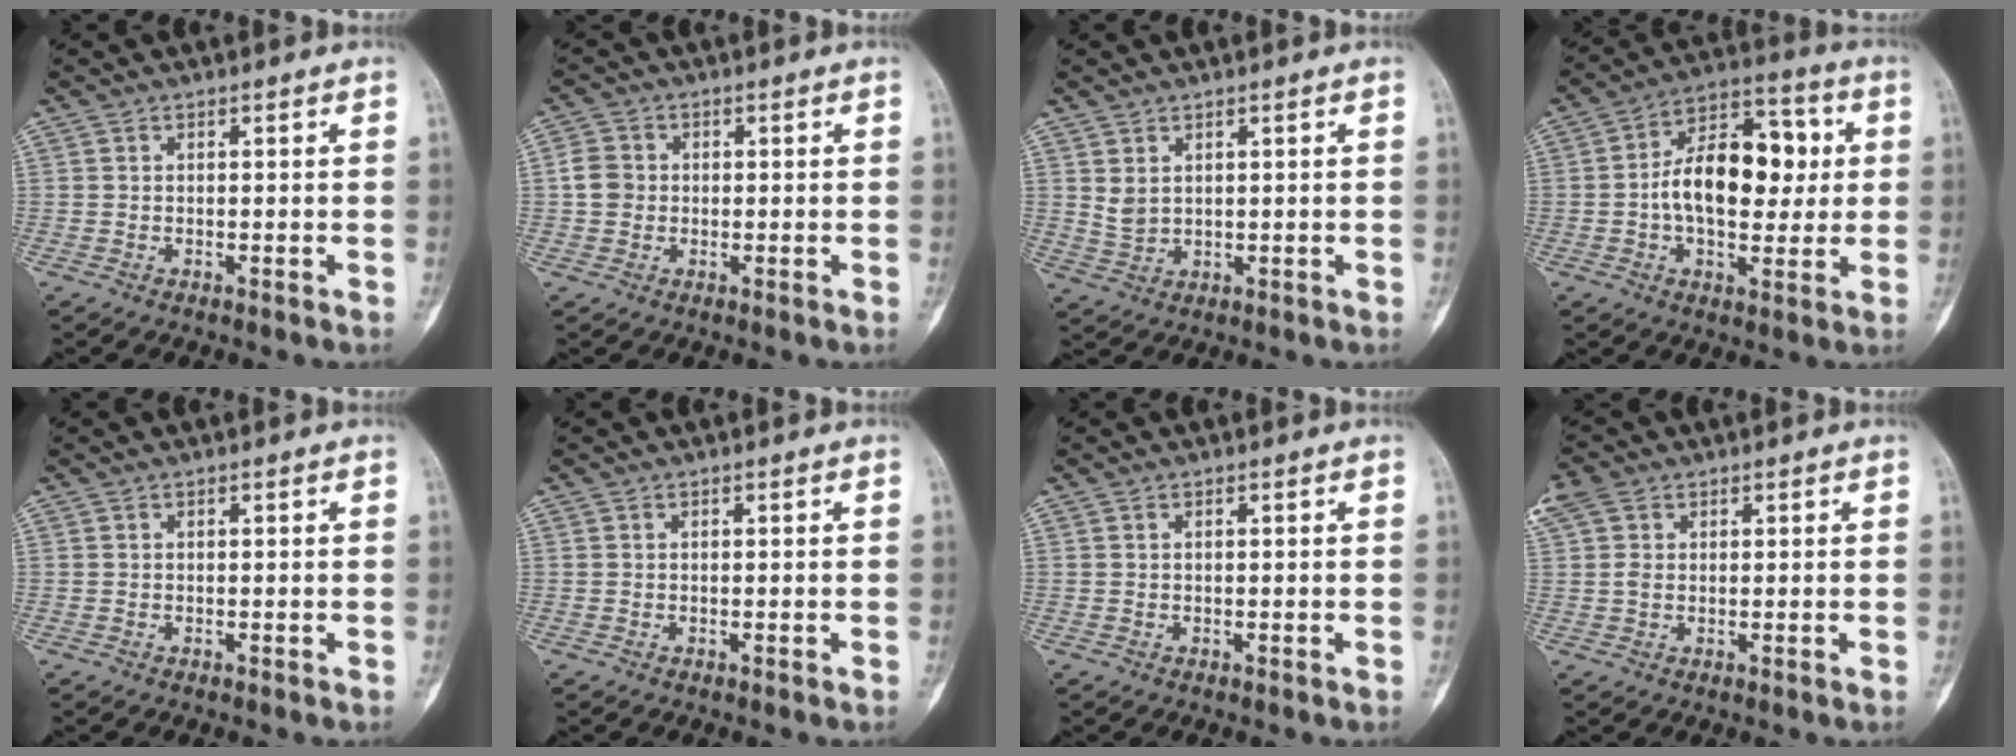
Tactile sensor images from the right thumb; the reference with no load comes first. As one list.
[{"total": 3.8, "force": [-0.1, 3.4, 1.7], "torque": [-0.024, 0.008, -0.007]}, {"total": 3.1, "force": [1.3, 2.1, 1.9], "torque": [-0.031, -0.012, 0.035]}, {"total": 16.6, "force": [0.8, 9.8, 13.4], "torque": [-0.178, 0.028, 0.004]}, {"total": 0.0}, {"total": 0.0}, {"total": 0.0}, {"total": 4.8, "force": [1.9, 3.5, 2.7], "torque": [-0.063, 0.013, 0.039]}]